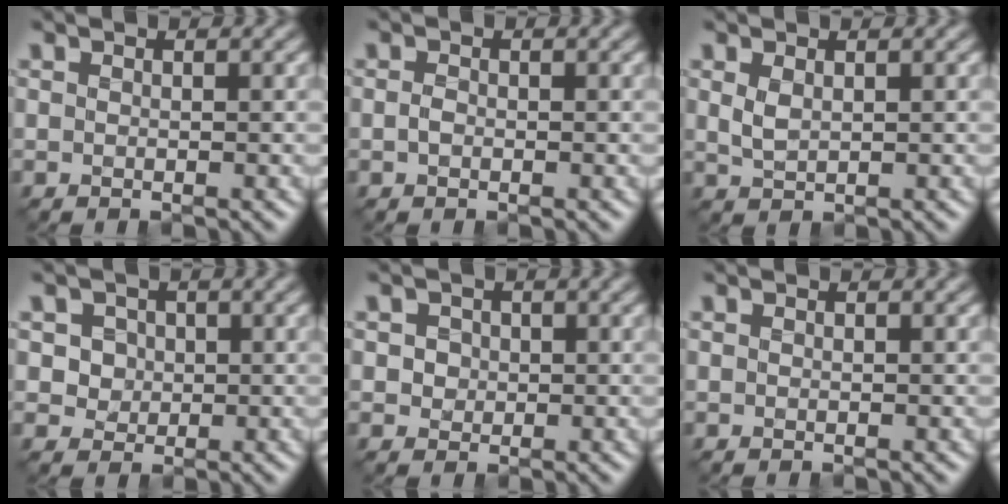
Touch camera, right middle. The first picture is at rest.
{"total": 0.9, "force": [-0.5, 0.5, 0.5], "torque": [-0.011, 0.000, -0.012]}
{"total": 1.3, "force": [0.3, 0.7, 1.1], "torque": [-0.028, -0.002, 0.010]}
{"total": 3.8, "force": [1.2, 3.2, 1.6], "torque": [-0.034, 0.004, 0.020]}
{"total": 2.5, "force": [0.7, 2.1, 1.2], "torque": [-0.031, 0.007, 0.013]}
{"total": 0.0}